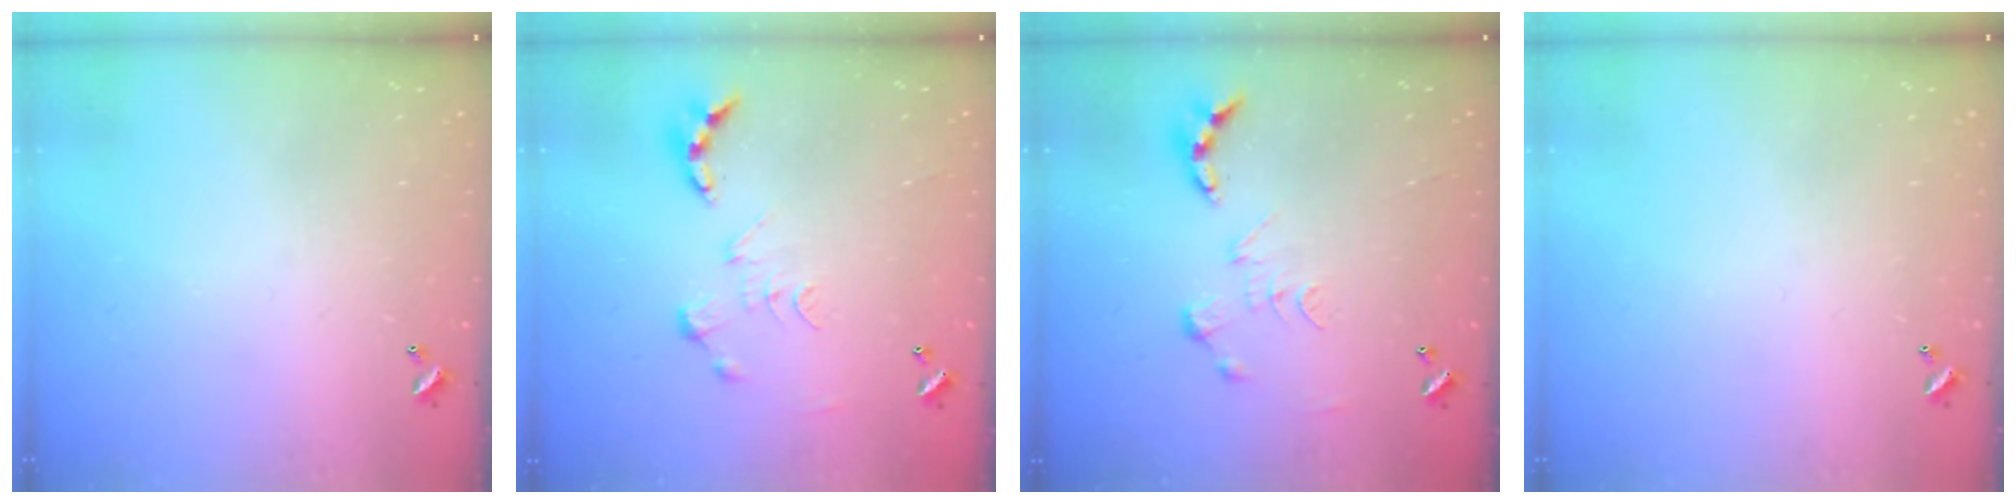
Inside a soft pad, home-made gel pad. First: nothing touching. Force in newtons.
{"total": 0.0}
{"total": 0.0}
{"total": 0.0}